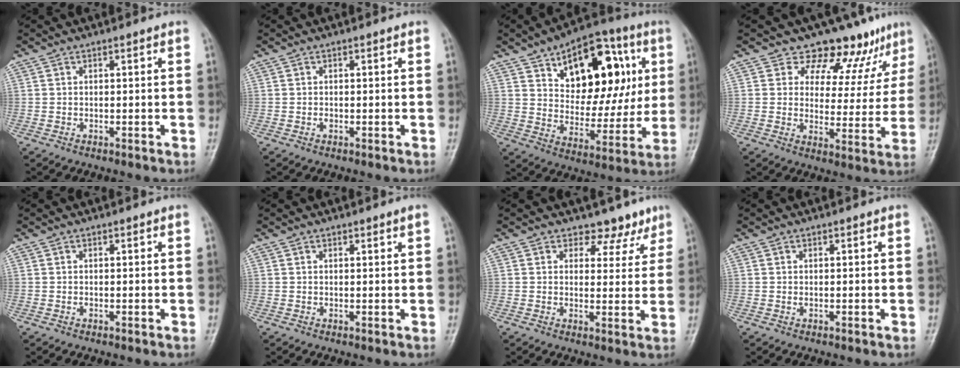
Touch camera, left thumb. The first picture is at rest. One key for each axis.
{"total": 0.6, "fx": -0.1, "fy": 0.5, "fz": 0.2, "tx": -0.001, "ty": 0.002, "tz": -0.001}
{"total": 22.3, "fx": 7.9, "fy": 12.7, "fz": 16.5, "tx": -0.177, "ty": -0.012, "tz": 0.122}
{"total": 10.9, "fx": 8.9, "fy": 5.5, "fz": 2.8, "tx": 0.008, "ty": -0.060, "tz": 0.110}
{"total": 0.0}
{"total": 0.7, "fx": 0.5, "fy": 0.1, "fz": 0.4, "tx": -0.005, "ty": -0.003, "tz": 0.009}
{"total": 5.3, "fx": 4.1, "fy": 3.4, "fz": 0.5, "tx": 0.025, "ty": -0.028, "tz": 0.045}
{"total": 0.0}